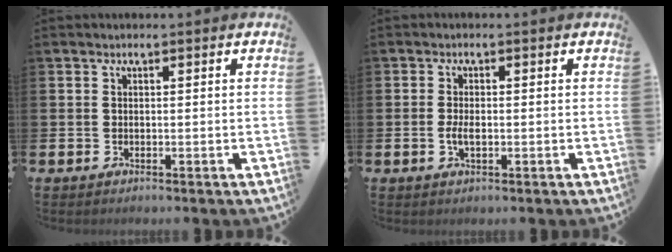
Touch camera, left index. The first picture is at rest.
{"total": 2.2, "force": [-0.4, 1.0, 1.9], "torque": [-0.031, -0.001, -0.009]}